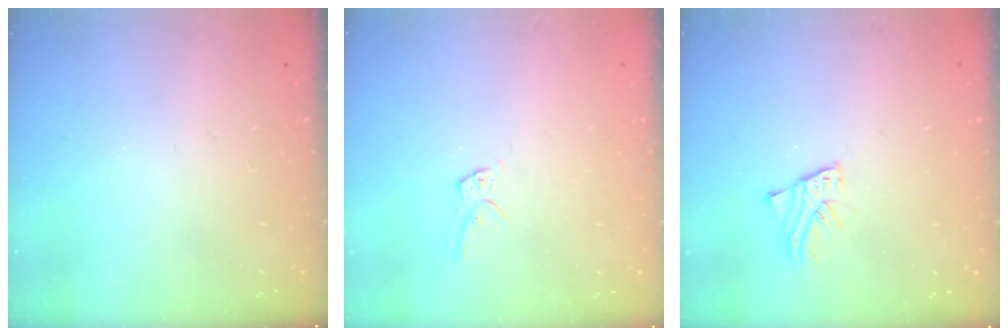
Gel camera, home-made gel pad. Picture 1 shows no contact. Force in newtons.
{"total": 4.3, "press": 4.3, "slide": 0.1}
{"total": 1.6, "press": 1.6, "slide": 0.2}